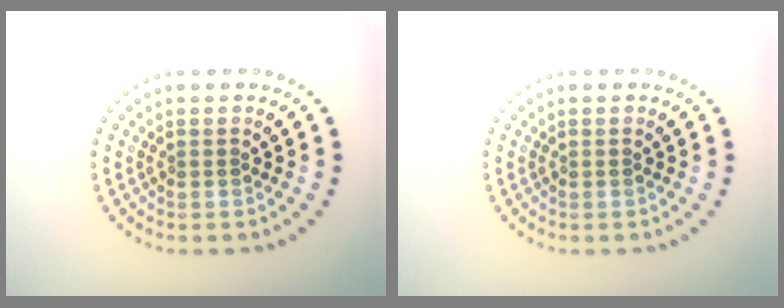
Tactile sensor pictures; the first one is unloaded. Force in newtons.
{"total": 0.0}